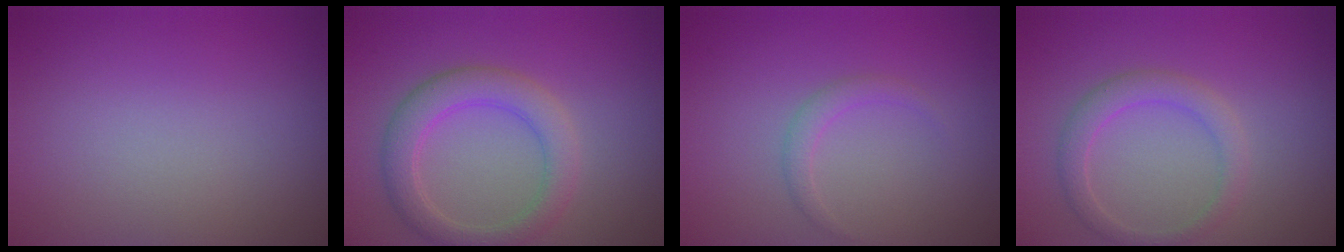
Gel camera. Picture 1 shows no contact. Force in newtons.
{"total": 3.9, "press": 3.9, "slide": 0.5}
{"total": 1.2, "press": 1.1, "slide": 0.1}
{"total": 2.3, "press": 2.3, "slide": 0.2}